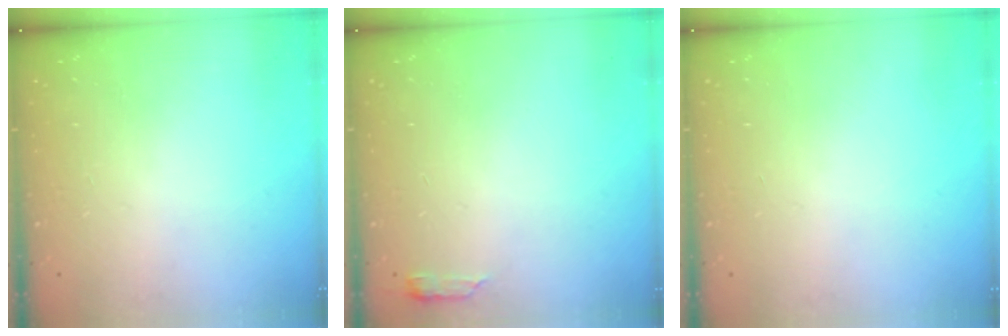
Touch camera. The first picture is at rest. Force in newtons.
{"total": 2.9, "press": 2.8, "slide": 0.6}
{"total": 0.0}